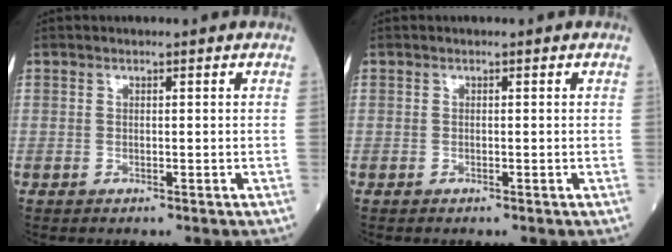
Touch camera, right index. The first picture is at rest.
{"total": 0.0}